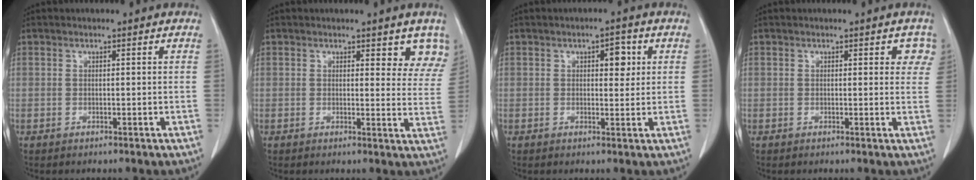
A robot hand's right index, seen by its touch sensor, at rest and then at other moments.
{"total": 6.2, "force": [5.1, 2.5, 2.6], "torque": [-0.004, -0.020, 0.039]}
{"total": 3.4, "force": [1.2, 1.5, 2.8], "torque": [-0.037, 0.005, 0.015]}
{"total": 2.8, "force": [1.3, 1.6, 1.8], "torque": [0.000, 0.003, 0.006]}